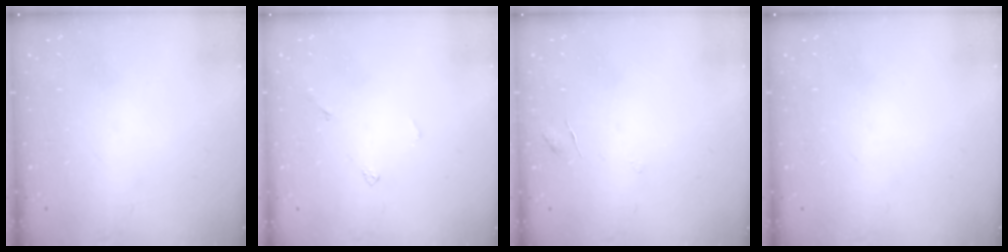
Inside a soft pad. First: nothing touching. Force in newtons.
{"total": 4.0, "press": 4.0, "slide": 0.3}
{"total": 2.9, "press": 2.9, "slide": 0.2}
{"total": 0.0}